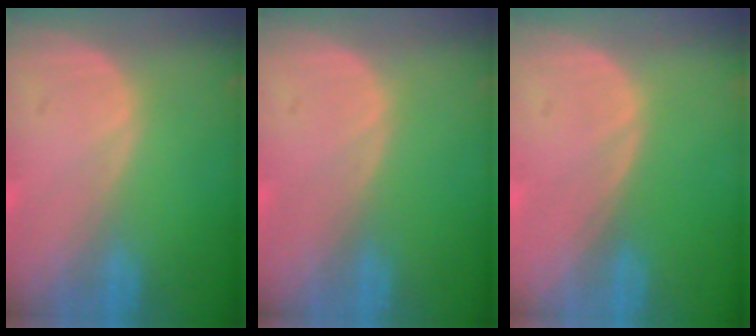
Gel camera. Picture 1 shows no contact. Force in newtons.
{"total": 0.0}
{"total": 0.0}